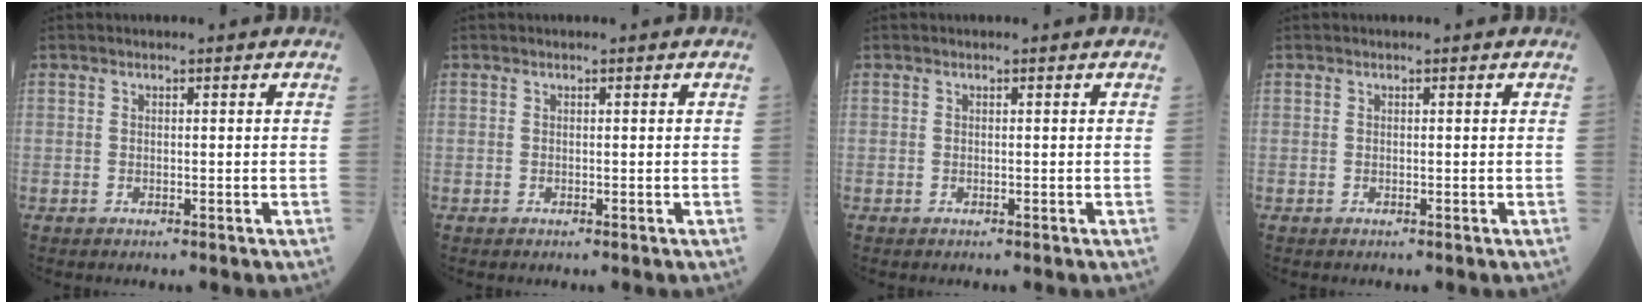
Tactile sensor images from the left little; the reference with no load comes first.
{"total": 0.0}
{"total": 0.0}
{"total": 0.0}